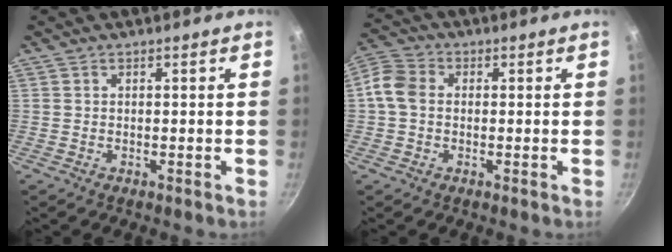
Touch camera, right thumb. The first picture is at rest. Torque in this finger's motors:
{"motor_torque": [-0.02, 0.04, 0.48, -0.13, 0.01]}